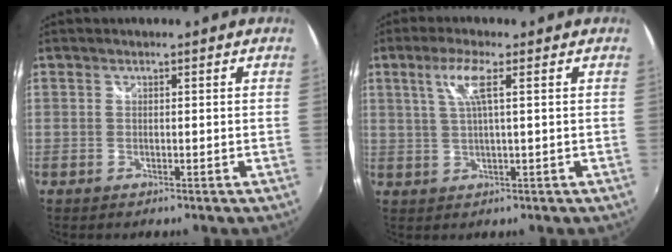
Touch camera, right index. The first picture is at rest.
{"total": 5.0, "force": [1.8, 0.0, 4.7], "torque": [-0.096, 0.004, 0.039]}